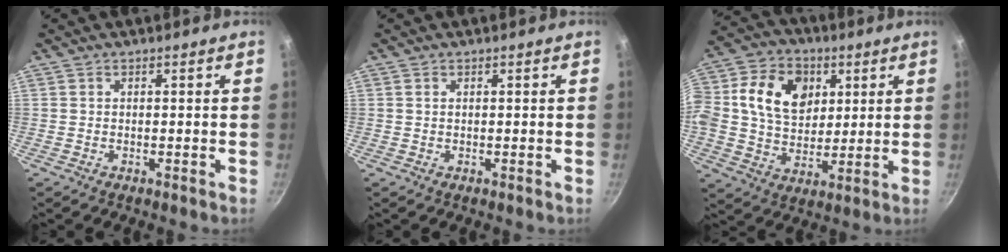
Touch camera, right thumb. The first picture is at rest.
{"total": 0.5, "force": [0.3, 0.3, 0.4], "torque": [-0.008, 0.001, 0.004]}
{"total": 18.6, "force": [4.6, 14.2, 11.2], "torque": [-0.197, 0.014, 0.073]}